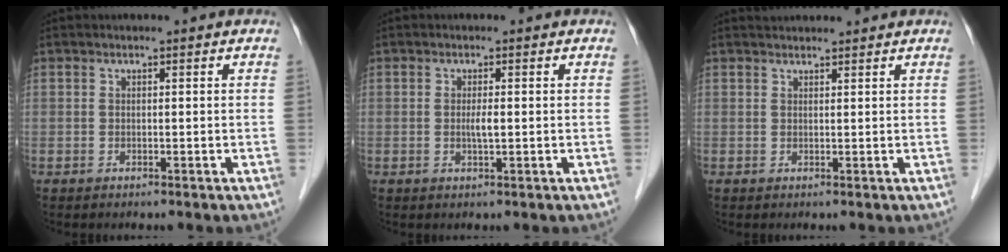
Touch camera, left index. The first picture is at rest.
{"total": 1.5, "force": [-0.1, 0.1, 1.5], "torque": [-0.030, -0.002, -0.002]}
{"total": 2.3, "force": [2.3, 0.3, 0.2], "torque": [-0.008, 0.025, 0.040]}